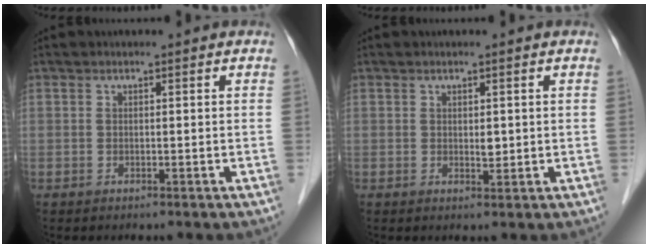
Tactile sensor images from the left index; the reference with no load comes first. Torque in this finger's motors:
{"motor_torque": [0.27, 0.13, 0.00, 0.00]}